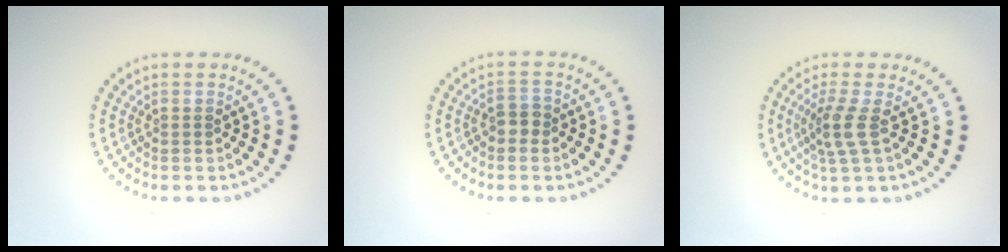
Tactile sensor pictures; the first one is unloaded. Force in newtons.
{"total": 1.4, "press": 1.3, "slide": 0.6}
{"total": 2.5, "press": 1.9, "slide": 1.6}